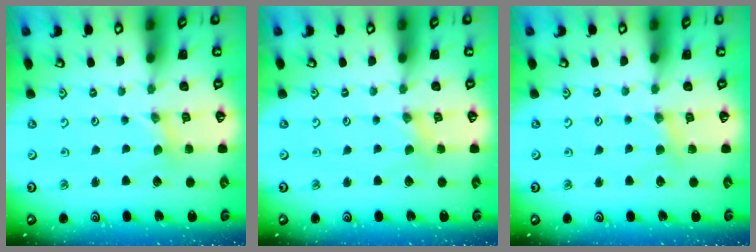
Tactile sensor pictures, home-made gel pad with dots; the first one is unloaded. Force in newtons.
{"total": 0.9, "press": 0.9, "slide": 0.2}
{"total": 3.8, "press": 3.8, "slide": 0.4}